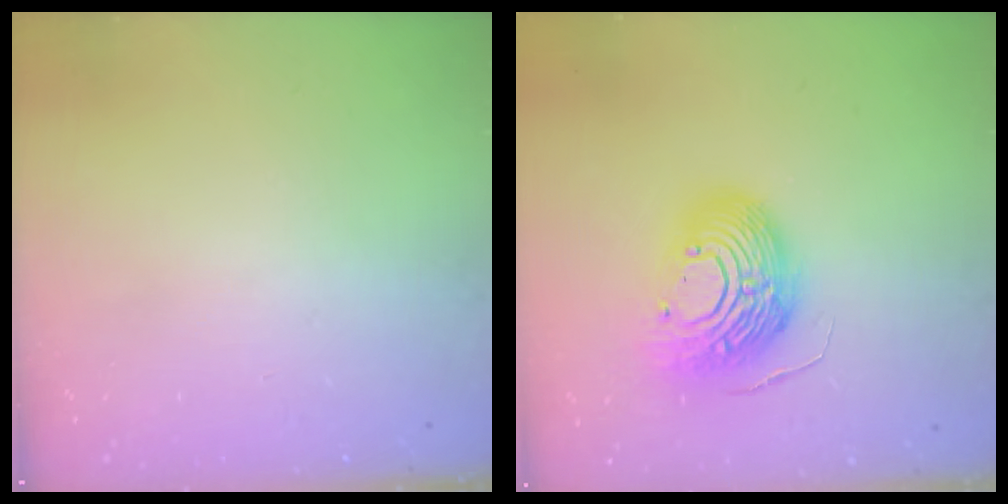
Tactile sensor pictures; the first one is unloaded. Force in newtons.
{"total": 17.0, "press": 16.9, "slide": 1.5}